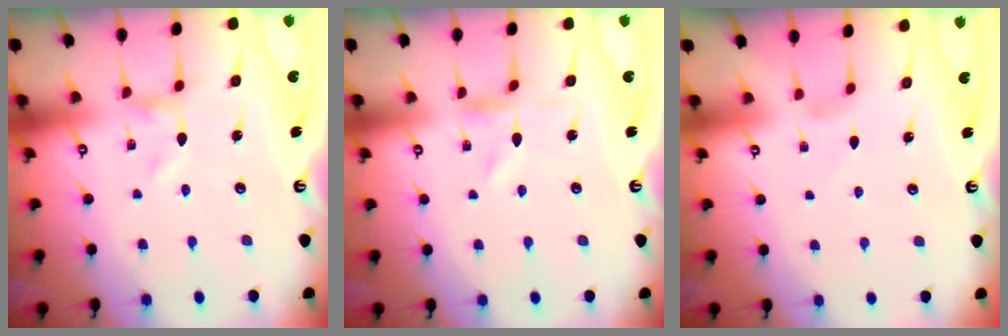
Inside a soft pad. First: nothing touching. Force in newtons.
{"total": 0.0}
{"total": 0.0}